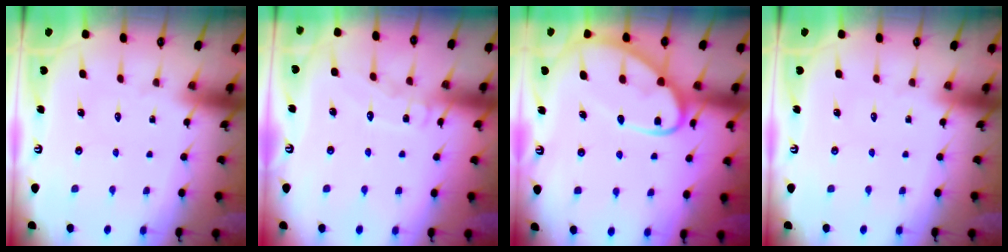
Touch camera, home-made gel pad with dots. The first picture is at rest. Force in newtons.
{"total": 7.5, "press": 7.5, "slide": 0.6}
{"total": 12.1, "press": 12.1, "slide": 1.0}
{"total": 0.0}